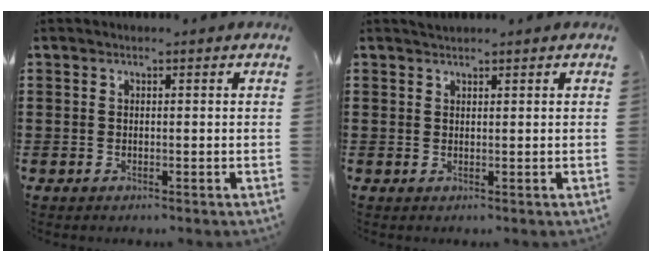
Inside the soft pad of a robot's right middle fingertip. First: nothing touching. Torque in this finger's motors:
{"motor_torque": [-0.14, -0.07, -0.02, 0.00]}